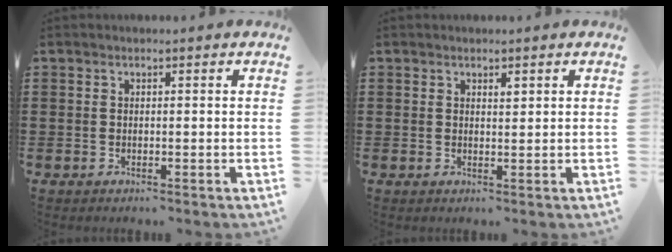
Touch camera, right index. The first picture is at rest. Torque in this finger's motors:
{"motor_torque": [0.46, -0.23, 0.00, 0.02]}